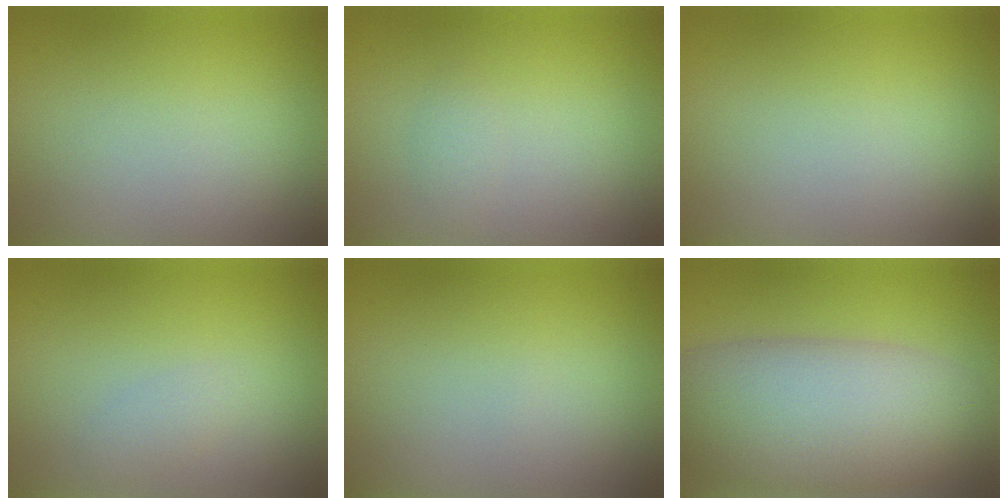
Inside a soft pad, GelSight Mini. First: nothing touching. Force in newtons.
{"total": 0.9, "press": 0.9, "slide": 0.0}
{"total": 0.0}
{"total": 1.2, "press": 1.2, "slide": 0.1}
{"total": 0.0}
{"total": 10.7, "press": 10.6, "slide": 0.4}